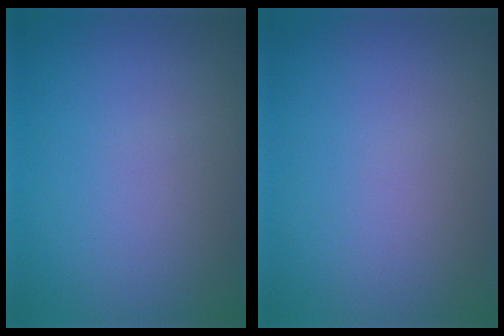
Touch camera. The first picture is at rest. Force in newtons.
{"total": 0.0}